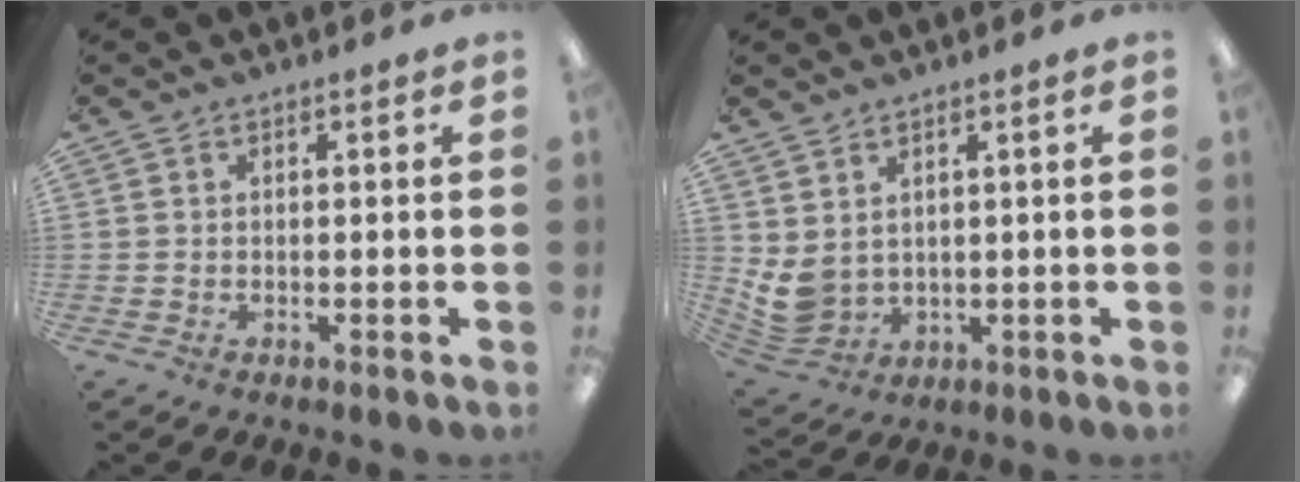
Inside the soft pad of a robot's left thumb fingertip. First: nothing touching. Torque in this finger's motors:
{"motor_torque": [0.87, 0.86, 0.78, -0.66, 0.09]}